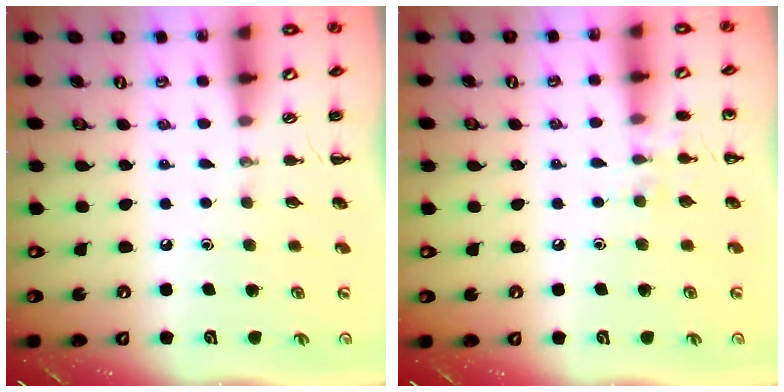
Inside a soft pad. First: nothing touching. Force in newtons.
{"total": 6.4, "press": 6.1, "slide": 1.8}